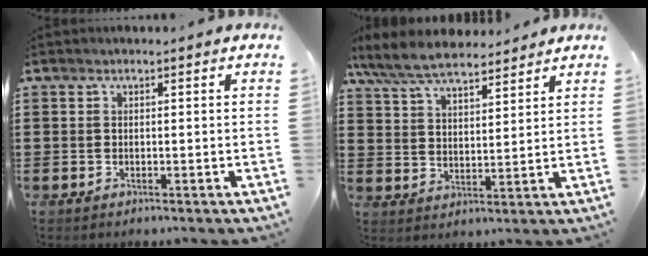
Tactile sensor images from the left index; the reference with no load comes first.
{"total": 7.7, "force": [6.9, 1.8, 2.9], "torque": [-0.082, -0.020, 0.127]}